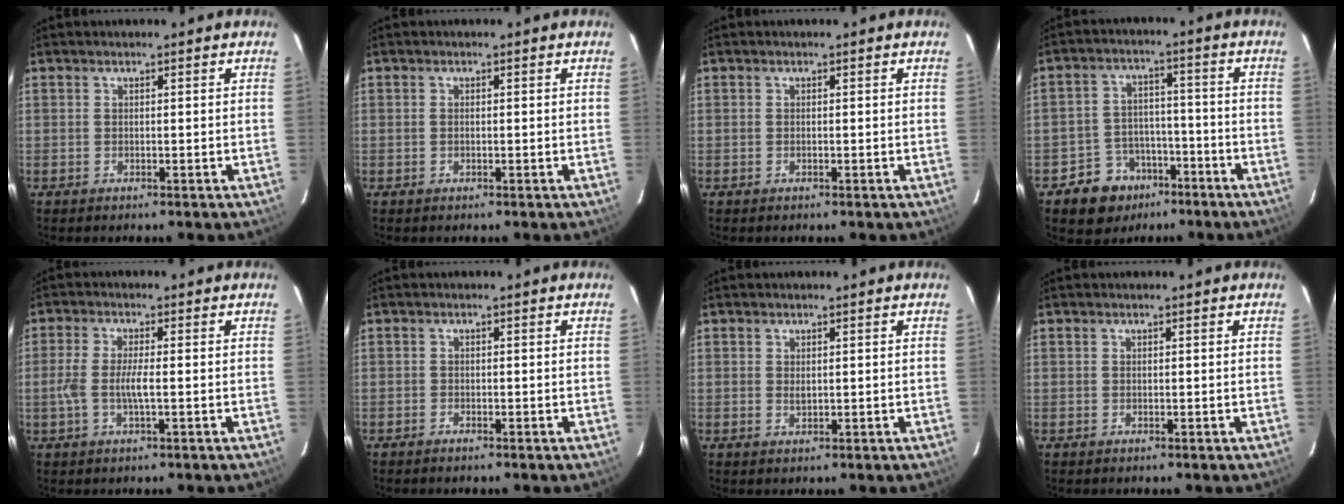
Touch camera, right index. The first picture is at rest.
{"total": 0.6, "force": [0.0, 0.3, 0.5], "torque": [-0.010, 0.000, -0.002]}
{"total": 0.0}
{"total": 9.0, "force": [-5.7, 6.8, 1.6], "torque": [-0.046, 0.030, -0.074]}
{"total": 4.8, "force": [-1.1, 0.6, 4.6], "torque": [-0.096, -0.002, -0.022]}
{"total": 0.9, "force": [-0.9, 0.3, 0.2], "torque": [-0.010, 0.002, -0.018]}
{"total": 1.1, "force": [0.2, 0.7, 0.9], "torque": [-0.014, 0.001, 0.005]}
{"total": 0.0}